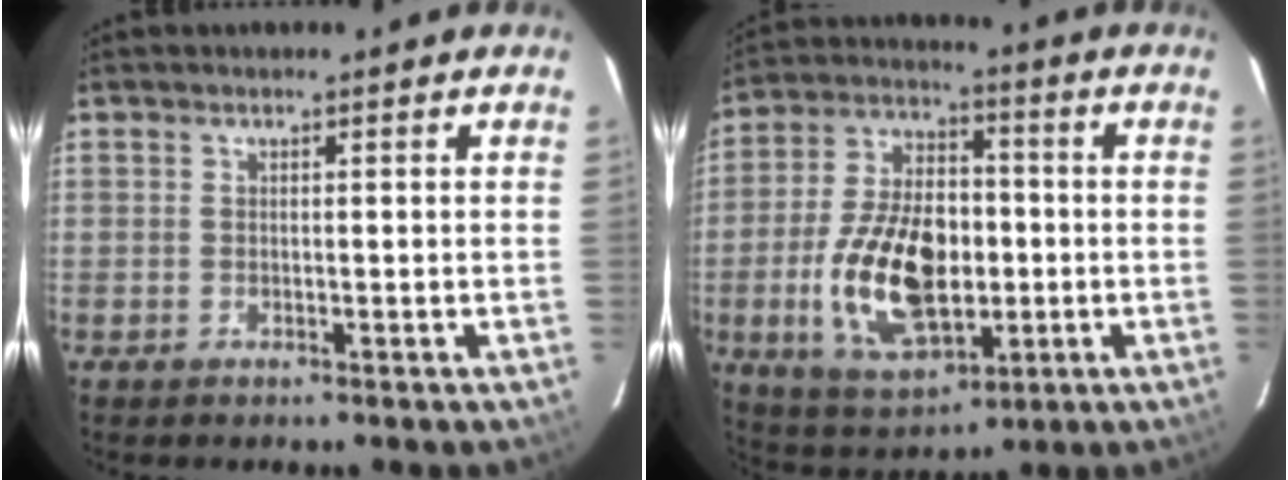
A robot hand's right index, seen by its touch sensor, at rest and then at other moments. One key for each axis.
{"total": 18.8, "fx": -3.5, "fy": 10.9, "fz": 14.9, "tx": -0.304, "ty": 0.008, "tz": -0.044}